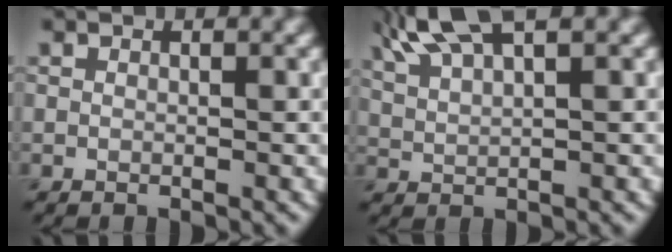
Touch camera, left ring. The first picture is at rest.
{"total": 5.2, "force": [3.7, 1.2, 3.4], "torque": [-0.069, 0.019, 0.069]}